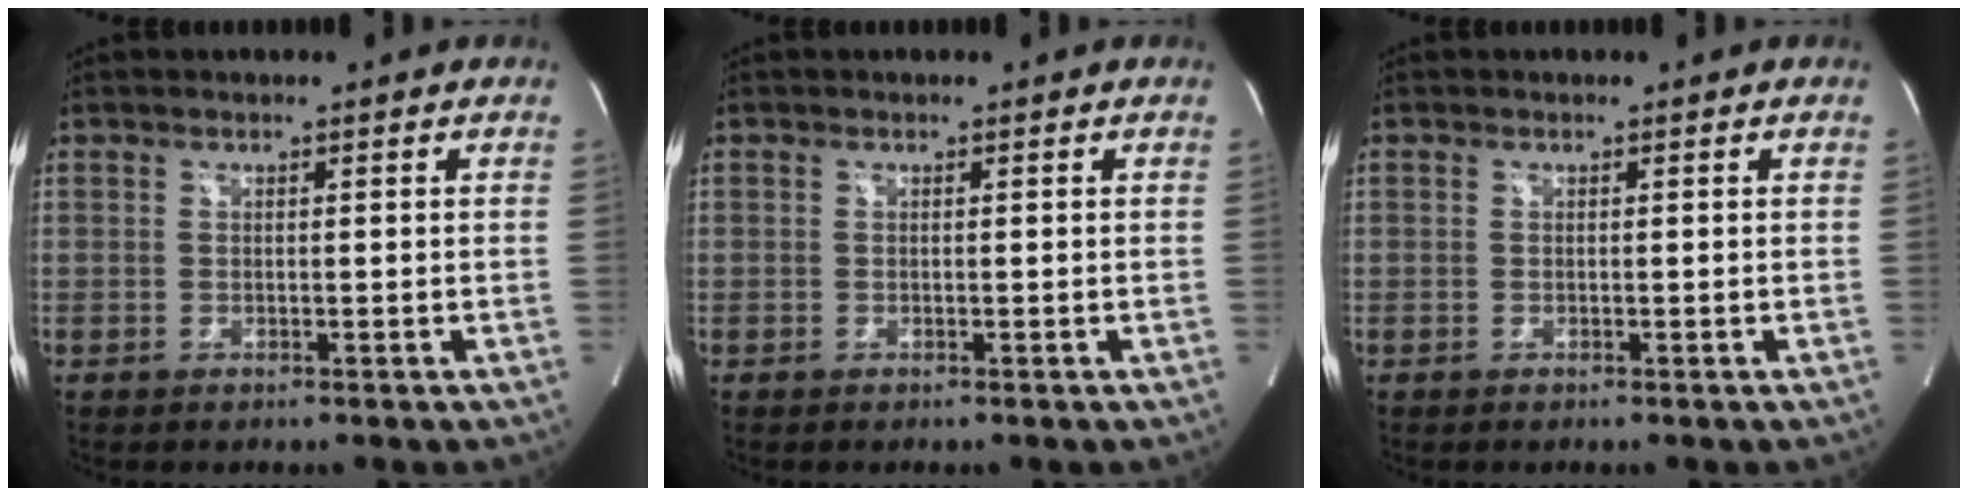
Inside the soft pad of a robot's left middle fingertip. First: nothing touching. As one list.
[{"total": 0.0}, {"total": 0.0}]